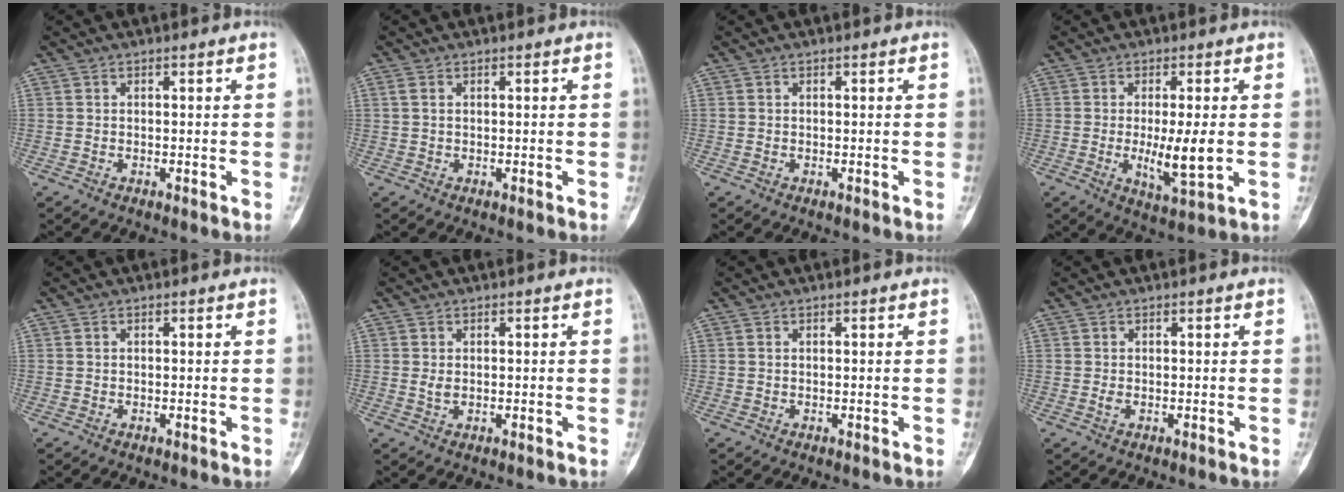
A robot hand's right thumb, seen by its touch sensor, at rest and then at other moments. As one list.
[{"total": 1.2, "force": [0.4, 0.7, 0.9], "torque": [-0.026, 0.005, 0.012]}, {"total": 0.0}, {"total": 8.2, "force": [-0.5, 1.8, 8.0], "torque": [-0.137, -0.019, -0.006]}, {"total": 0.0}, {"total": 1.3, "force": [0.1, 0.8, 1.0], "torque": [-0.015, -0.001, 0.006]}, {"total": 0.0}, {"total": 0.7, "force": [-0.1, 0.4, 0.6], "torque": [-0.016, -0.002, -0.003]}]